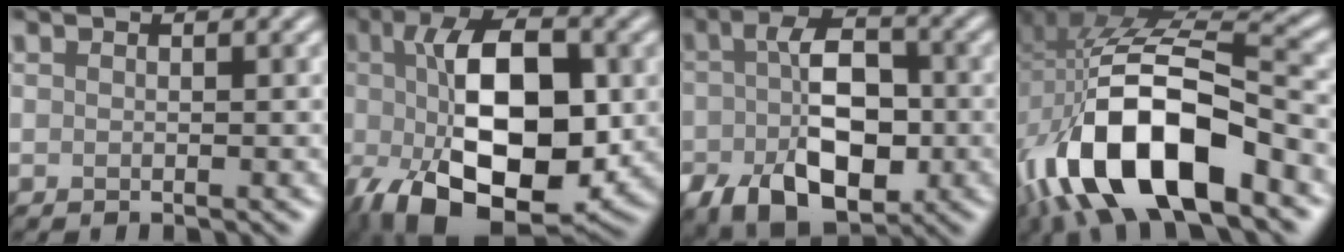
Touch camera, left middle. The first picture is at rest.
{"total": 13.9, "force": [-1.2, 6.8, 12.1], "torque": [-0.199, -0.001, -0.023]}
{"total": 8.6, "force": [-2.5, 5.0, 6.6], "torque": [-0.121, -0.008, -0.039]}
{"total": 15.1, "force": [-6.9, 6.4, 11.8], "torque": [-0.225, 0.006, -0.122]}